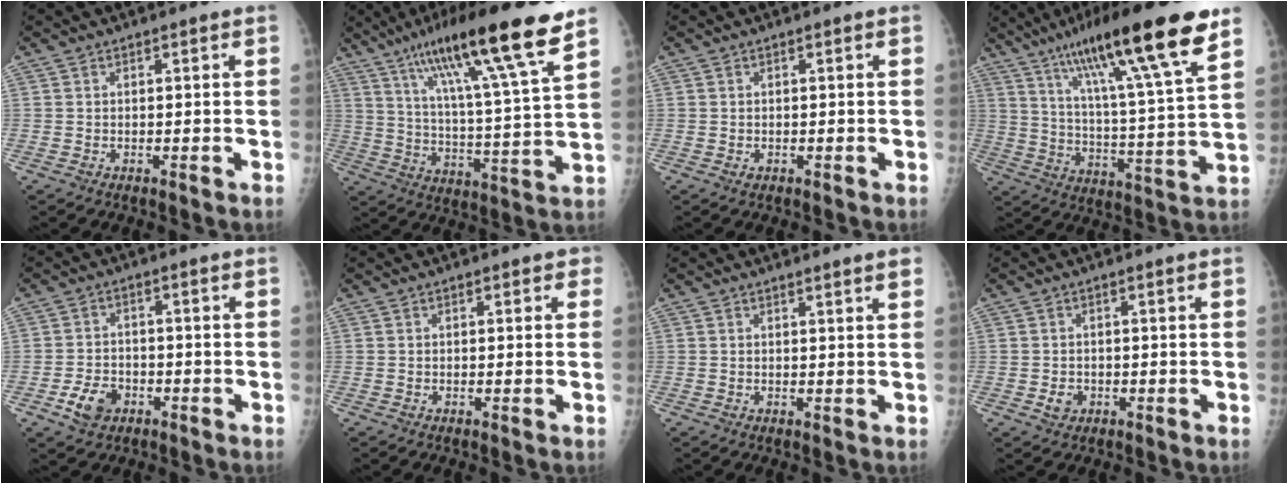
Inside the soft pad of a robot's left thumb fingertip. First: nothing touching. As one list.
[{"total": 21.6, "force": [13.5, 2.0, 16.8], "torque": [-0.268, -0.039, 0.222]}, {"total": 0.6, "force": [-0.1, 0.5, 0.4], "torque": [-0.002, 0.000, 0.001]}, {"total": 23.7, "force": [14.3, 2.8, 18.7], "torque": [-0.297, -0.036, 0.232]}, {"total": 5.8, "force": [-2.7, 4.1, 3.0], "torque": [-0.047, 0.015, -0.046]}, {"total": 1.4, "force": [0.6, 0.9, 0.9], "torque": [0.003, 0.002, 0.003]}, {"total": 2.4, "force": [1.9, -0.1, 1.6], "torque": [-0.019, -0.005, 0.022]}, {"total": 2.3, "force": [-0.7, 1.9, 1.0], "torque": [-0.010, 0.003, -0.006]}]